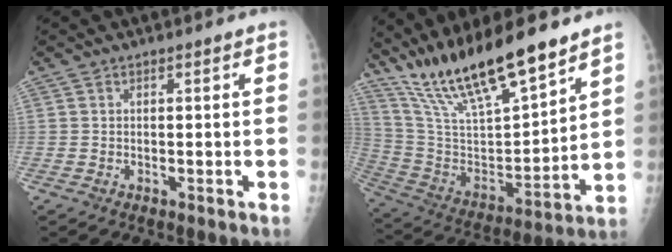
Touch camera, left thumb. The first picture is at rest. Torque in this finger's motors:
{"motor_torque": [1.28, 1.21, 1.21, -1.56, 0.14]}